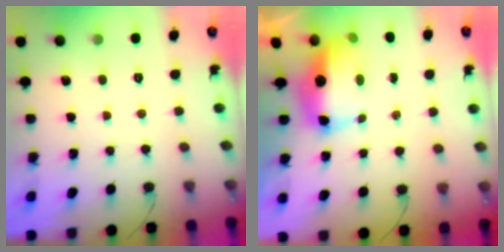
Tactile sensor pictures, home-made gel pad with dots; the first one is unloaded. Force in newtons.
{"total": 9.0, "press": 8.9, "slide": 1.6}